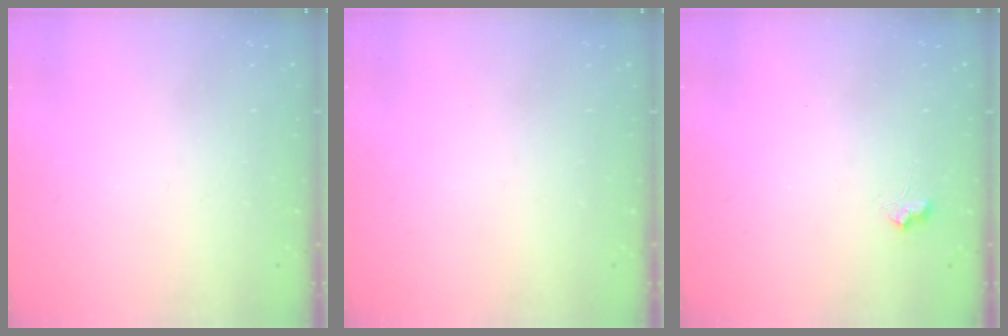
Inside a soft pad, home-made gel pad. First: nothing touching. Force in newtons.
{"total": 0.0}
{"total": 5.4, "press": 5.4, "slide": 0.7}